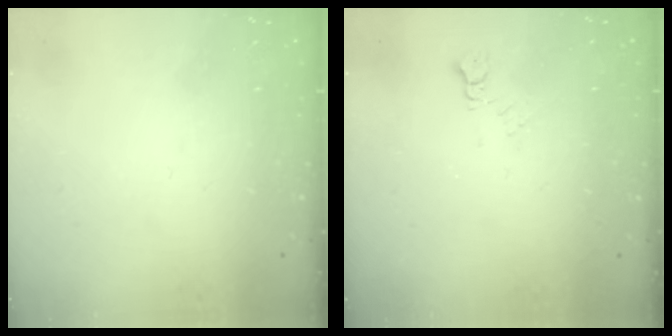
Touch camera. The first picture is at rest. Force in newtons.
{"total": 4.4, "press": 4.3, "slide": 0.7}